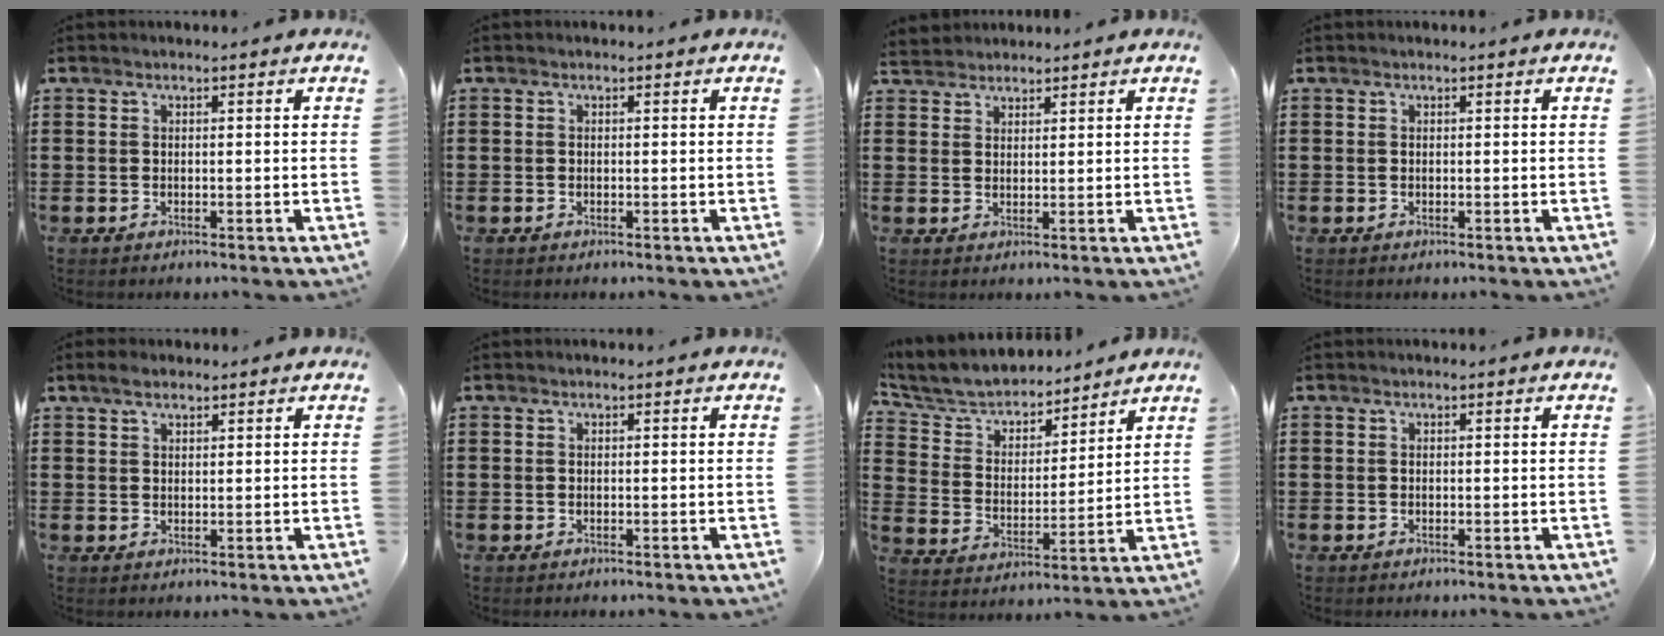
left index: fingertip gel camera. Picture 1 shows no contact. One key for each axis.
{"total": 0.0}
{"total": 2.3, "fx": 2.1, "fy": 0.8, "fz": -0.4, "tx": 0.000, "ty": 0.003, "tz": 0.042}
{"total": 0.0}
{"total": 2.2, "fx": 1.7, "fy": 1.0, "fz": 0.9, "tx": -0.023, "ty": 0.006, "tz": 0.032}
{"total": 0.0}
{"total": 6.0, "fx": 5.6, "fy": 1.8, "fz": 1.0, "tx": -0.054, "ty": -0.033, "tz": 0.093}
{"total": 0.0}